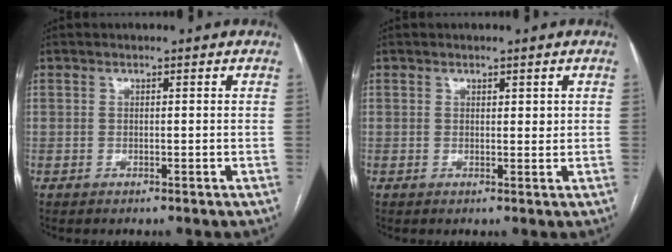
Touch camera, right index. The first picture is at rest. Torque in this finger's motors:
{"motor_torque": [-0.10, -0.05, 0.03, 0.00]}